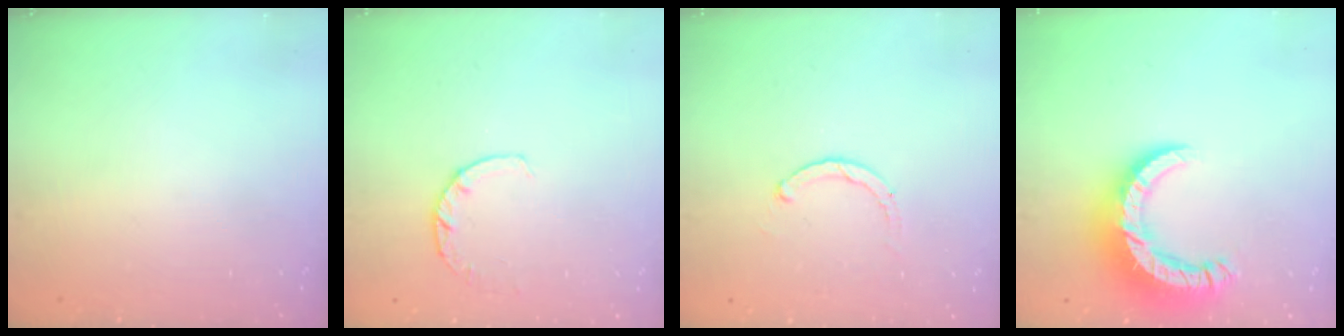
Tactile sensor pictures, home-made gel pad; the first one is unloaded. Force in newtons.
{"total": 3.0, "press": 2.9, "slide": 0.4}
{"total": 1.1, "press": 1.0, "slide": 0.3}
{"total": 12.7, "press": 12.7, "slide": 1.2}